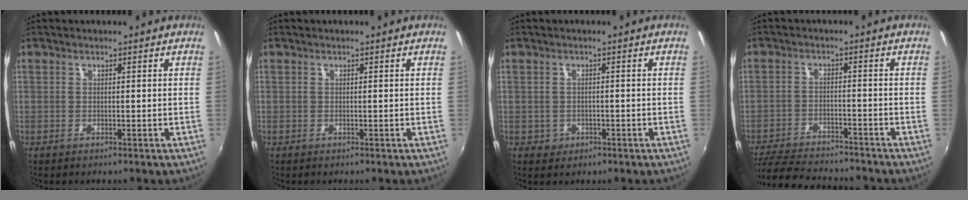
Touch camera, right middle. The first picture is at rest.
{"total": 0.0}
{"total": 2.8, "force": [-0.8, 2.5, 0.8], "torque": [-0.021, -0.003, -0.009]}
{"total": 14.9, "force": [-13.3, 3.1, 5.9], "torque": [-0.135, -0.022, -0.208]}